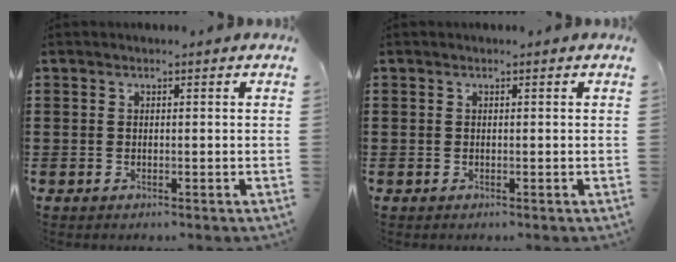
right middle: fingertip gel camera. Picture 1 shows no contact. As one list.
[{"total": 0.0}]